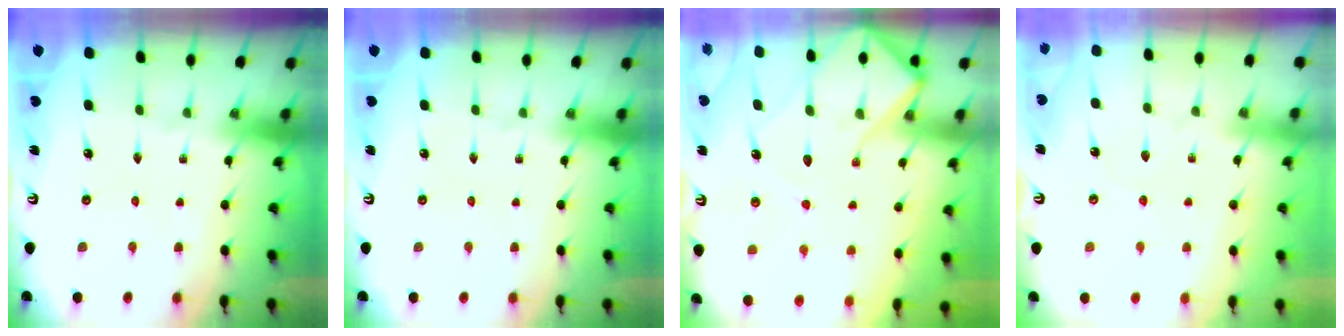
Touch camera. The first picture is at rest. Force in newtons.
{"total": 0.0}
{"total": 12.7, "press": 12.6, "slide": 1.3}
{"total": 3.3, "press": 3.3, "slide": 0.5}